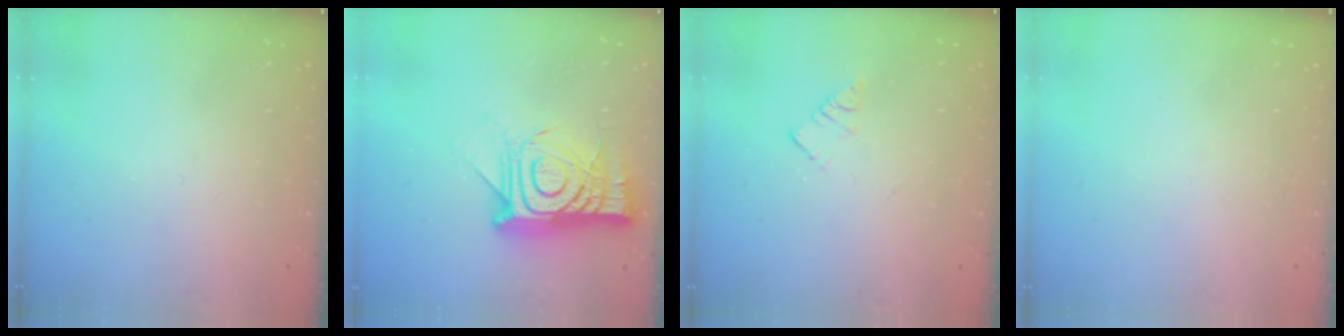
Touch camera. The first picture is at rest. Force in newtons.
{"total": 16.5, "press": 16.5, "slide": 1.4}
{"total": 3.8, "press": 3.8, "slide": 0.1}
{"total": 1.7, "press": 1.7, "slide": 0.1}